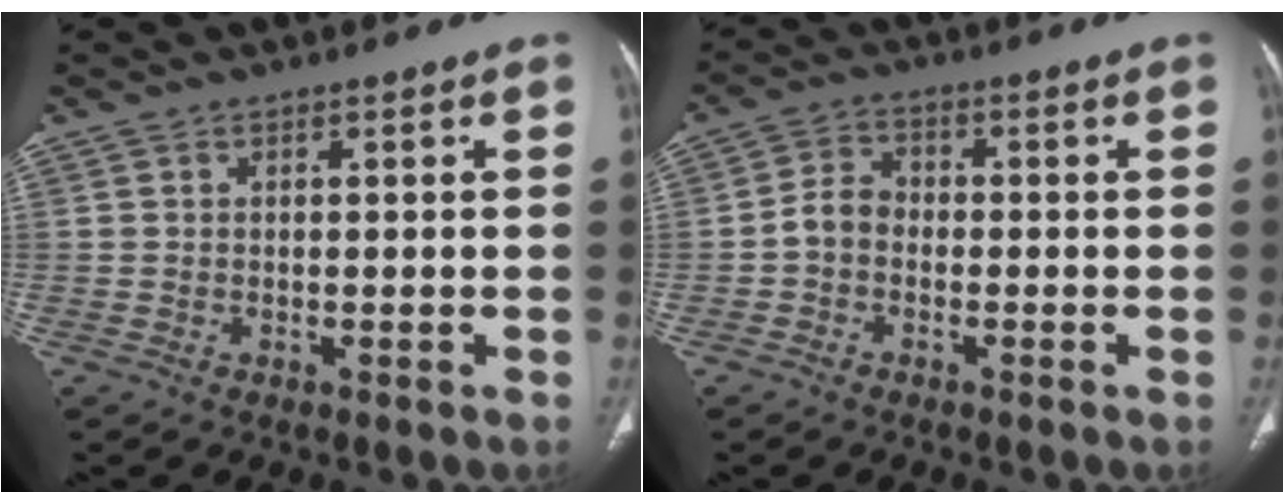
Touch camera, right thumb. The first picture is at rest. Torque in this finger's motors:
{"motor_torque": [0.86, 0.83, 0.43, -0.27, 0.02]}